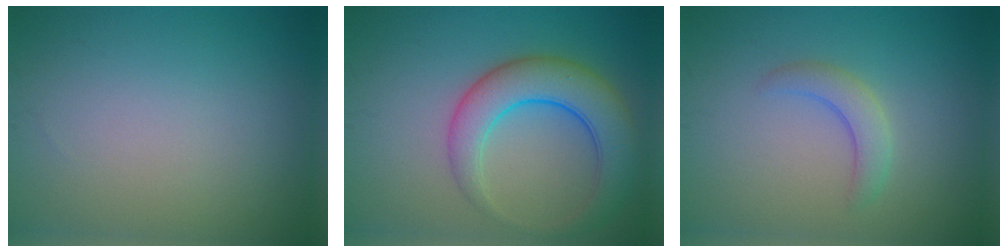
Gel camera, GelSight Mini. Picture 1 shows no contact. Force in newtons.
{"total": 6.5, "press": 6.5, "slide": 0.5}
{"total": 2.4, "press": 2.4, "slide": 0.3}